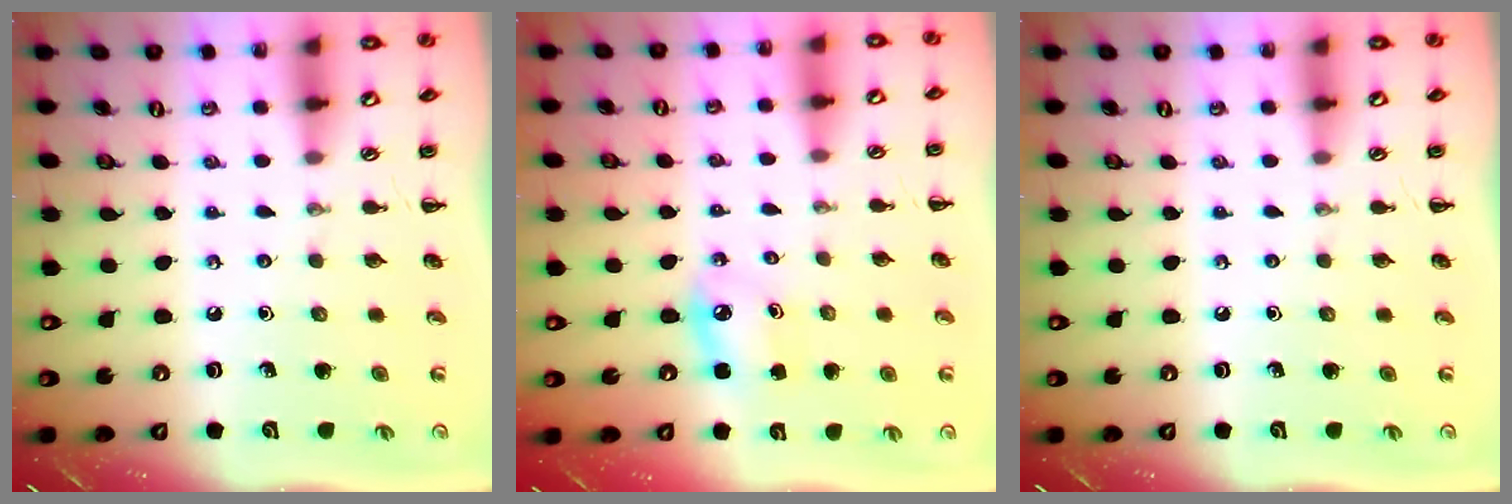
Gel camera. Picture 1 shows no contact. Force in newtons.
{"total": 5.0, "press": 4.8, "slide": 1.1}
{"total": 0.0}